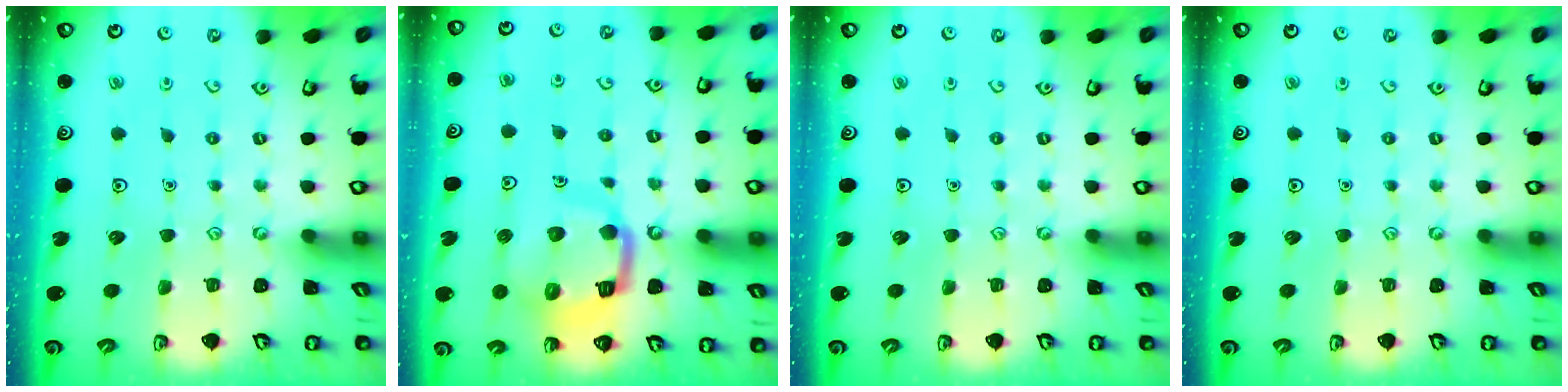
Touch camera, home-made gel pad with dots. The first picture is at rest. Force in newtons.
{"total": 13.2, "press": 13.1, "slide": 1.7}
{"total": 0.0}
{"total": 0.0}